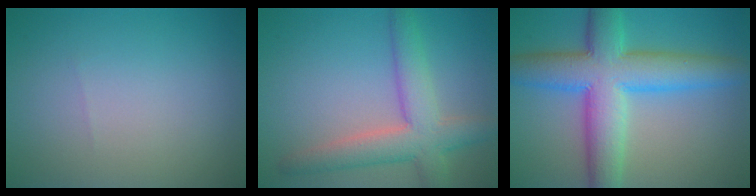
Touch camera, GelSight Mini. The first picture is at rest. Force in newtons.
{"total": 5.8, "press": 5.7, "slide": 0.5}
{"total": 9.7, "press": 9.7, "slide": 0.2}